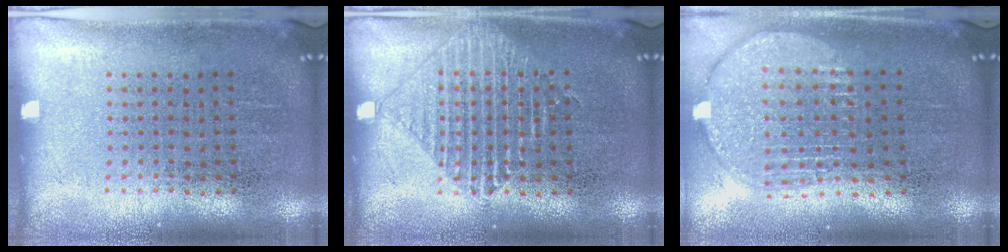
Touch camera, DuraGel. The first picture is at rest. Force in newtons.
{"total": 2.2, "press": 2.1, "slide": 0.4}
{"total": 2.0, "press": 1.7, "slide": 1.1}